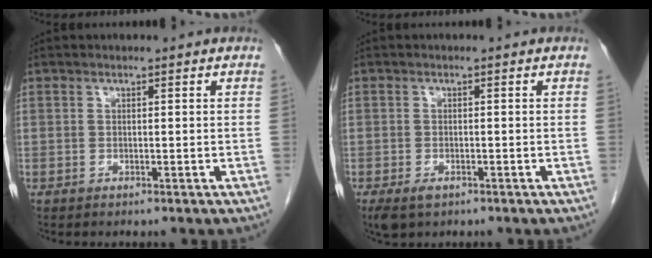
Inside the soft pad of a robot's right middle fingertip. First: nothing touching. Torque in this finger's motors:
{"motor_torque": [-0.56, -0.16, 0.02, 0.00]}